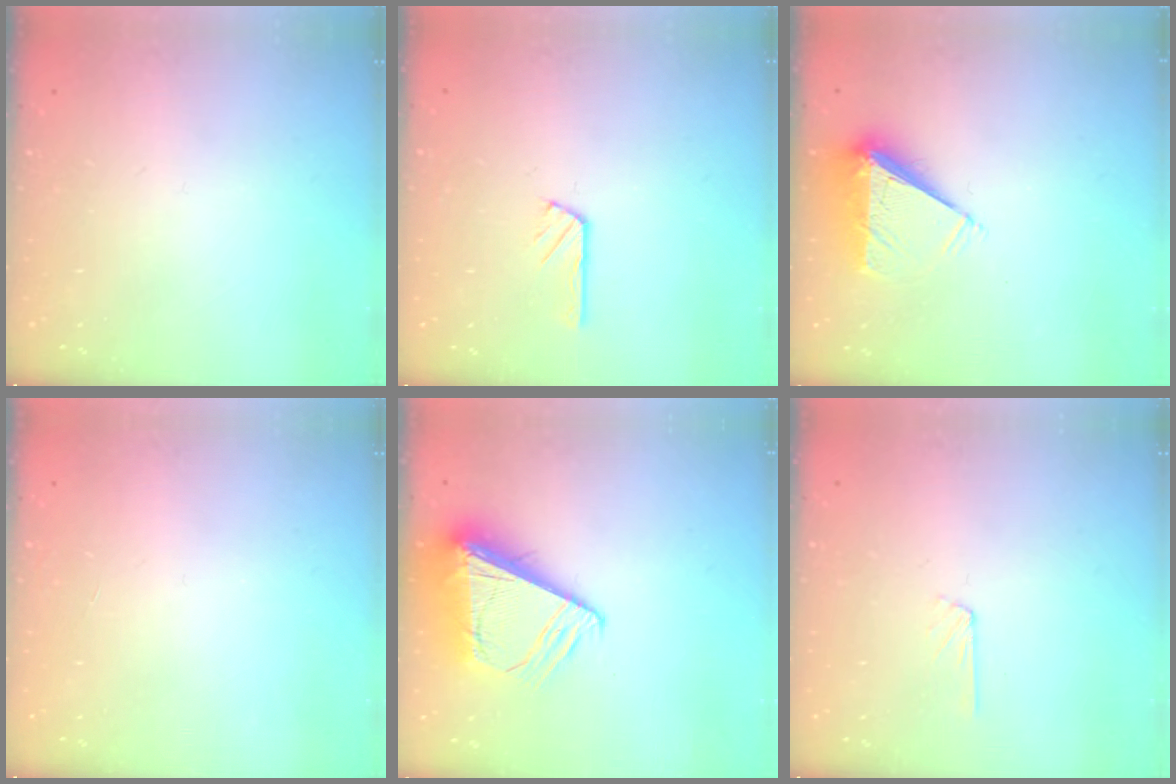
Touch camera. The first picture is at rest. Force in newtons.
{"total": 2.9, "press": 2.9, "slide": 0.5}
{"total": 8.4, "press": 8.4, "slide": 1.1}
{"total": 0.0}
{"total": 11.0, "press": 10.9, "slide": 1.4}
{"total": 2.9, "press": 2.9, "slide": 0.3}